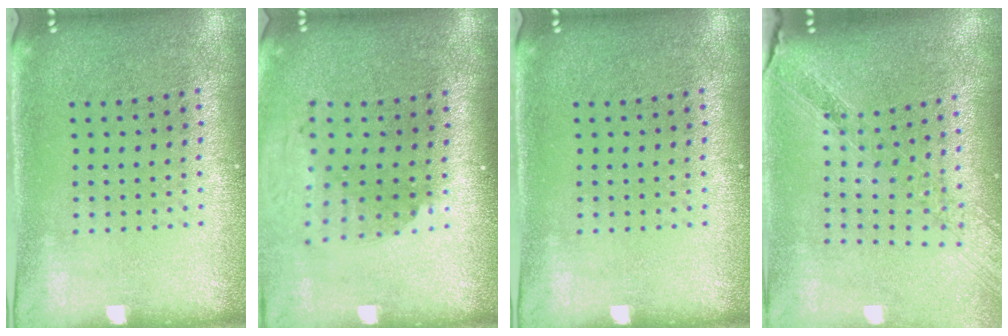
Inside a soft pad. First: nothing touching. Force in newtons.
{"total": 2.0, "press": 1.5, "slide": 1.4}
{"total": 0.0}
{"total": 1.2, "press": 1.1, "slide": 0.3}